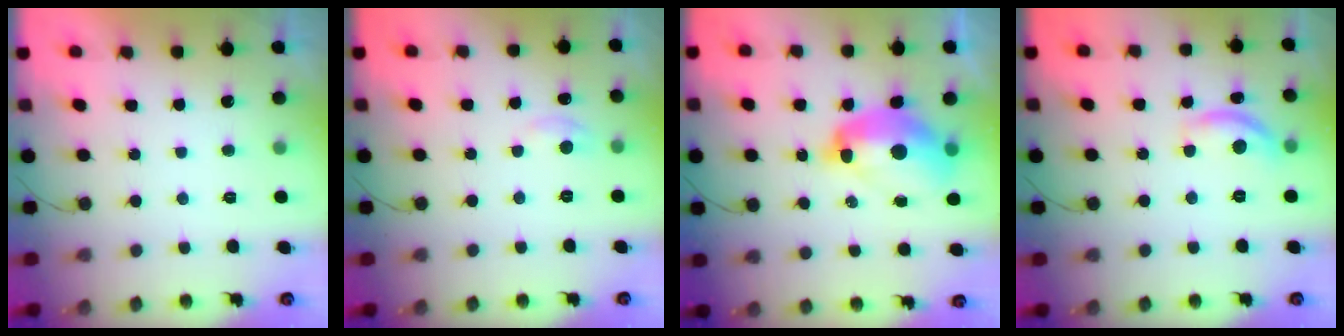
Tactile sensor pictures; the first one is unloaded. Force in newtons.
{"total": 3.4, "press": 3.4, "slide": 0.5}
{"total": 14.0, "press": 14.0, "slide": 1.2}
{"total": 10.3, "press": 10.3, "slide": 0.4}